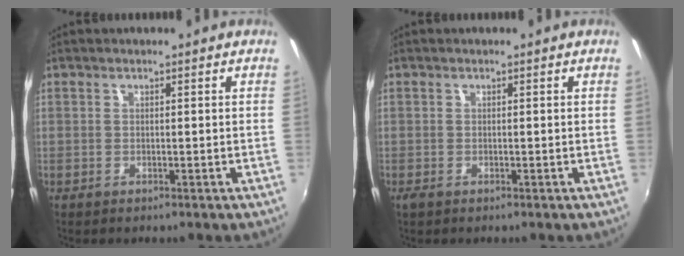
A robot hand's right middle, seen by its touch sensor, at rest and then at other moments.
{"total": 0.7, "force": [-0.4, 0.4, 0.4], "torque": [-0.008, -0.003, -0.008]}